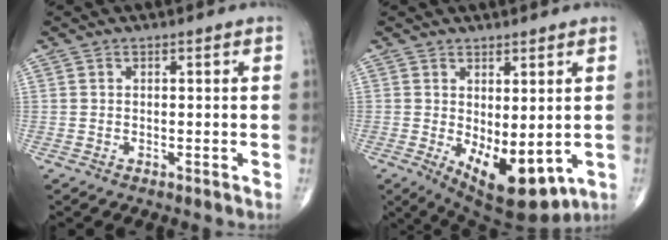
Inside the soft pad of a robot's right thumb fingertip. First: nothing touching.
{"total": 12.2, "force": [-2.1, 5.5, 10.6], "torque": [-0.147, -0.020, -0.008]}